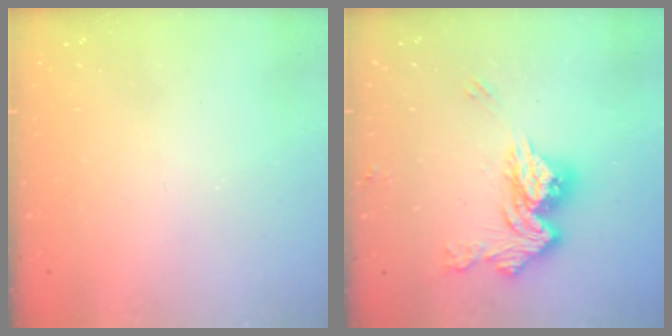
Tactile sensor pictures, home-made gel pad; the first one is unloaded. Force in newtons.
{"total": 14.1, "press": 14.1, "slide": 0.2}